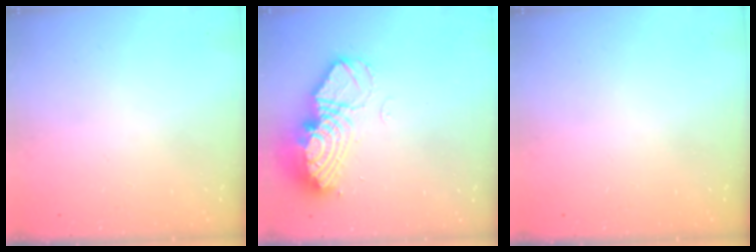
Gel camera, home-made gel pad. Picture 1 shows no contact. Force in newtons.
{"total": 17.5, "press": 17.4, "slide": 2.0}
{"total": 0.0}